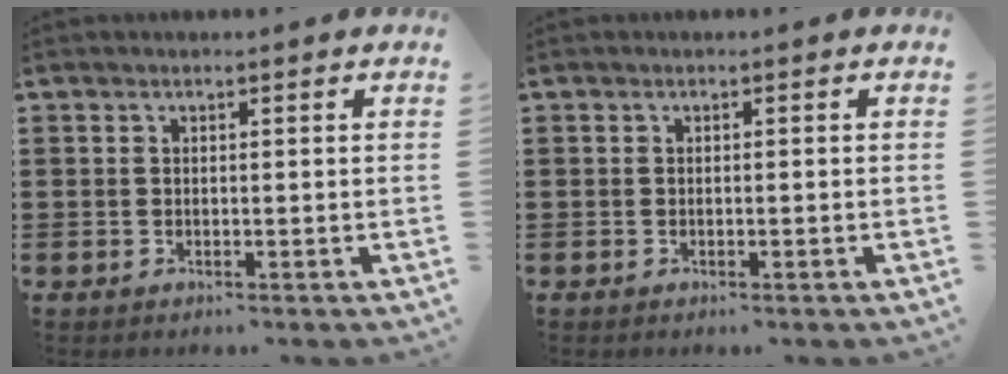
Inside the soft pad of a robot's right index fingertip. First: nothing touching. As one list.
[{"total": 0.0}]